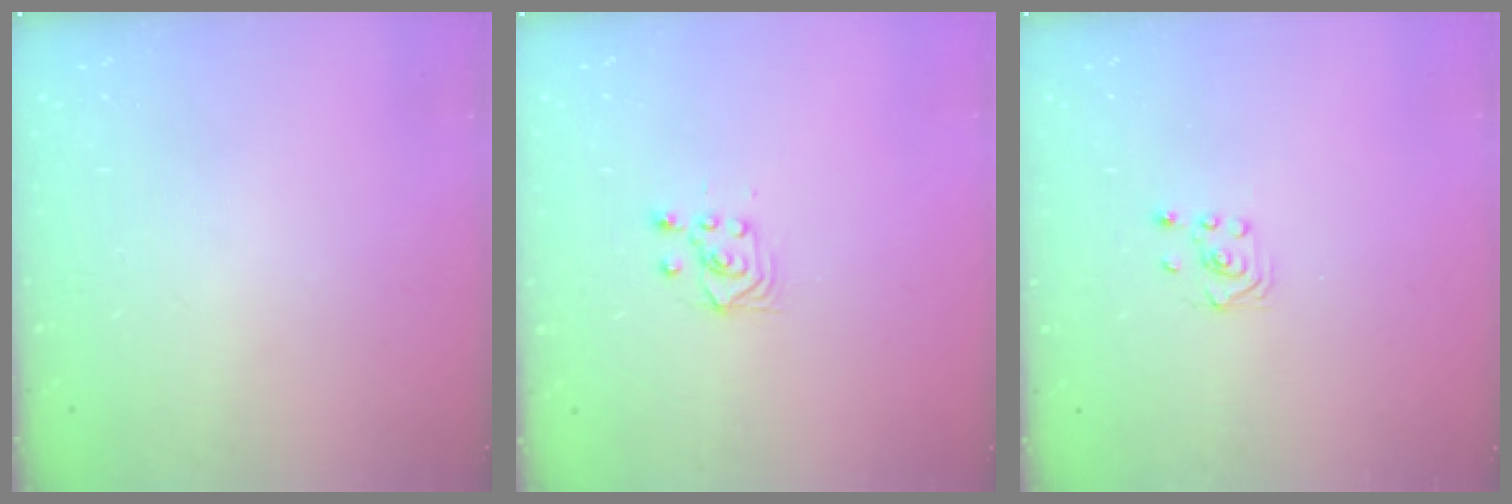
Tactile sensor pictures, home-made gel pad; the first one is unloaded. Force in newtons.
{"total": 3.6, "press": 3.2, "slide": 1.6}
{"total": 1.6, "press": 1.4, "slide": 0.9}